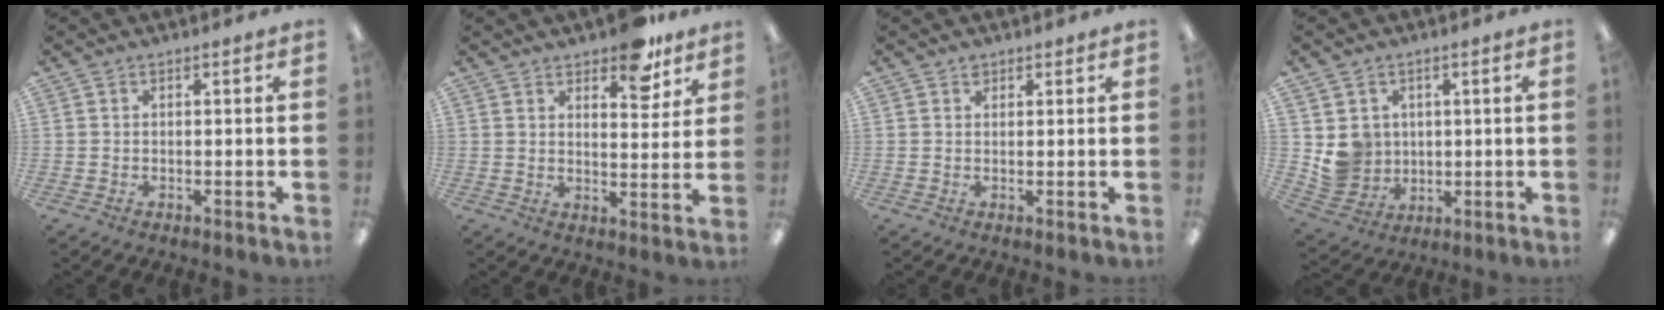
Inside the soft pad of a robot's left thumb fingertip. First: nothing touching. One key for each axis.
{"total": 9.1, "fx": 7.0, "fy": 3.9, "fz": 4.4, "tx": -0.040, "ty": -0.042, "tz": 0.119}
{"total": 1.3, "fx": 0.9, "fy": 0.8, "fz": 0.3, "tx": 0.002, "ty": -0.003, "tz": 0.016}
{"total": 7.4, "fx": 1.9, "fy": 7.1, "fz": 0.8, "tx": -0.019, "ty": -0.005, "tz": 0.048}